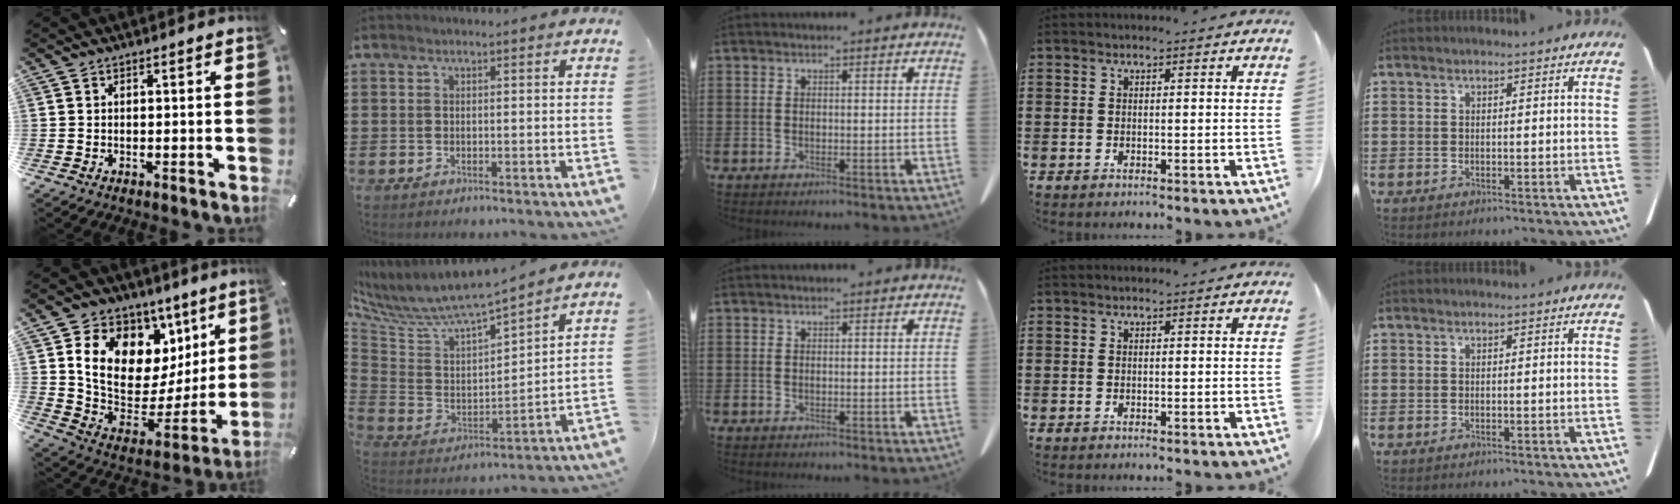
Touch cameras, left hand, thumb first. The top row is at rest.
{"thumb": {"total": 16.3, "force": [6.9, 12.0, 8.5], "torque": [-0.122, -0.062, 0.130]}, "index": {"total": 7.1, "force": [6.3, 1.5, 2.8], "torque": [-0.089, -0.052, 0.103]}}